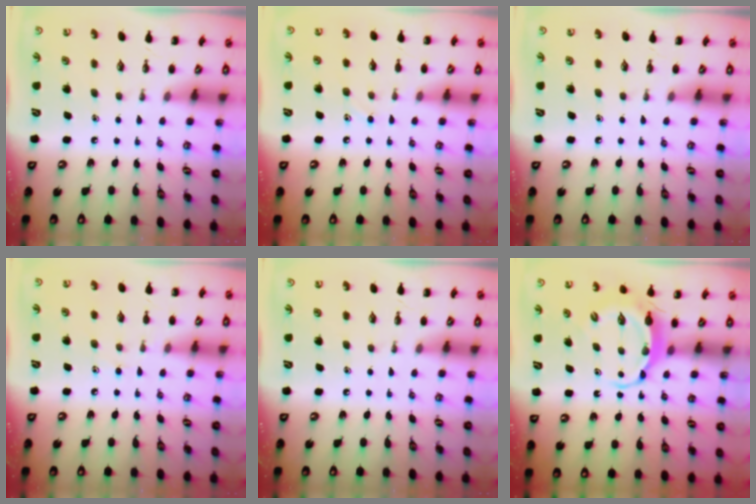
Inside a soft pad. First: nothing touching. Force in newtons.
{"total": 7.0, "press": 6.6, "slide": 2.3}
{"total": 0.0}
{"total": 5.0, "press": 4.6, "slide": 2.0}
{"total": 0.0}
{"total": 5.4, "press": 5.3, "slide": 0.5}